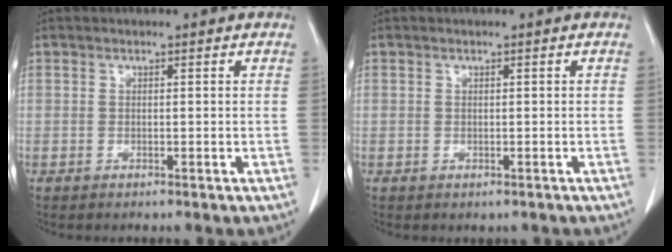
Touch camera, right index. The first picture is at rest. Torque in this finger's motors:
{"motor_torque": [-0.55, -0.58, -0.21, -0.11]}